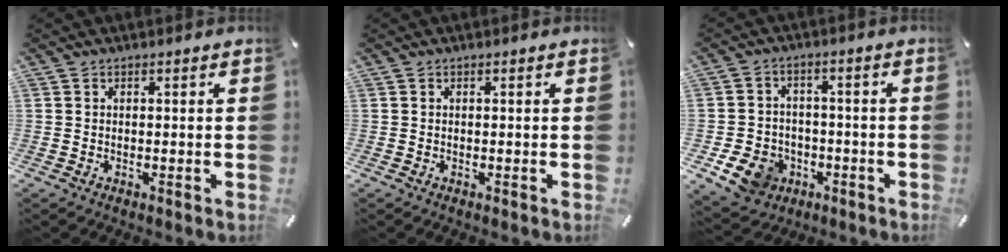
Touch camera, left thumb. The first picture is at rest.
{"total": 0.0}
{"total": 9.0, "force": [-4.0, 7.4, 3.3], "torque": [-0.076, 0.030, -0.071]}